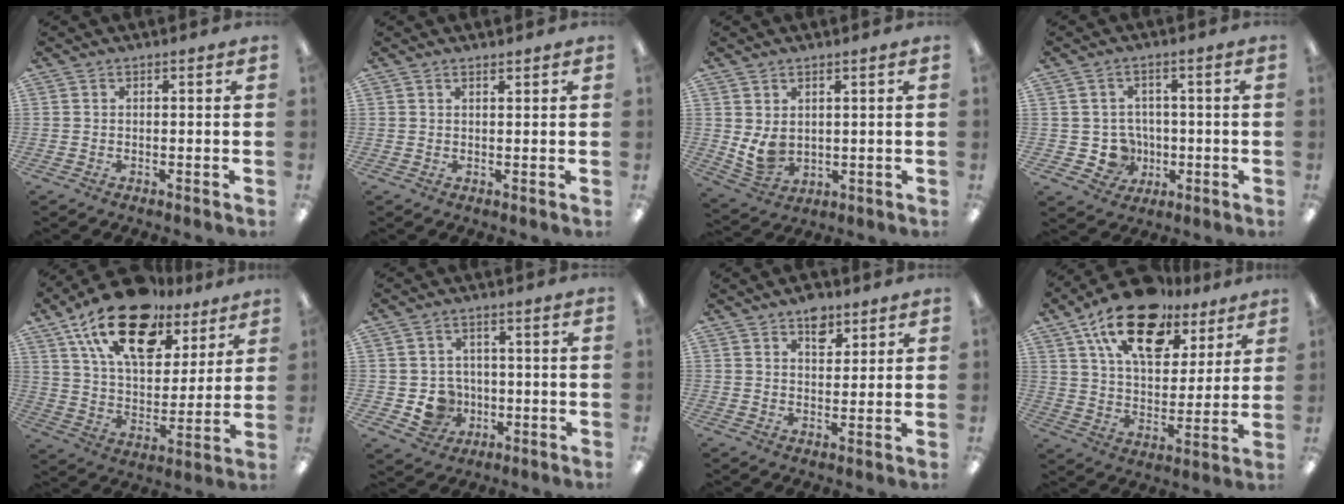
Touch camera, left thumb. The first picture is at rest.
{"total": 1.1, "force": [1.0, 0.2, 0.3], "torque": [-0.007, -0.002, 0.020]}
{"total": 5.8, "force": [1.9, 4.3, 3.3], "torque": [-0.054, -0.015, 0.035]}
{"total": 6.3, "force": [-0.5, 6.0, 1.9], "torque": [-0.037, 0.007, -0.002]}
{"total": 21.6, "force": [13.5, 11.1, 12.8], "torque": [-0.224, -0.063, 0.240]}
{"total": 7.0, "force": [-1.0, 6.6, 1.8], "torque": [-0.035, 0.010, -0.007]}
{"total": 6.2, "force": [4.1, 3.7, 2.7], "torque": [-0.016, -0.020, 0.068]}
{"total": 19.4, "force": [12.4, 10.1, 11.0], "torque": [-0.184, -0.060, 0.217]}